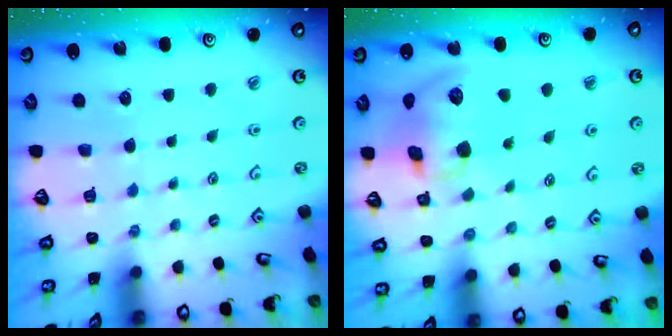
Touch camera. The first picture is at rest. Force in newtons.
{"total": 13.9, "press": 13.8, "slide": 2.0}